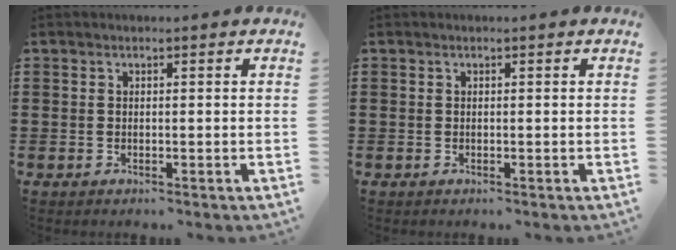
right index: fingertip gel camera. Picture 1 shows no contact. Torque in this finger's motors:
{"motor_torque": [-0.13, 0.12, 0.00, 0.00]}